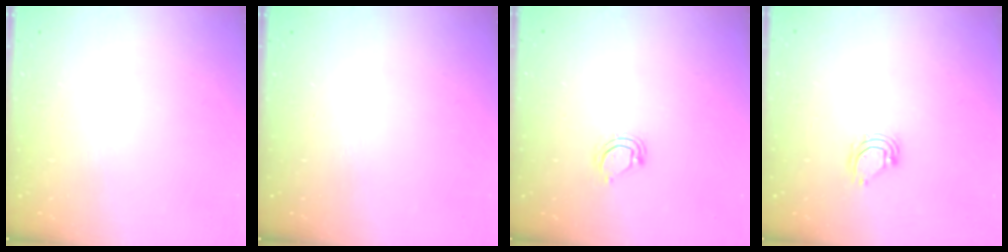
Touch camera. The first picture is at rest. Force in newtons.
{"total": 0.0}
{"total": 4.4, "press": 4.4, "slide": 0.2}
{"total": 4.9, "press": 4.9, "slide": 0.4}